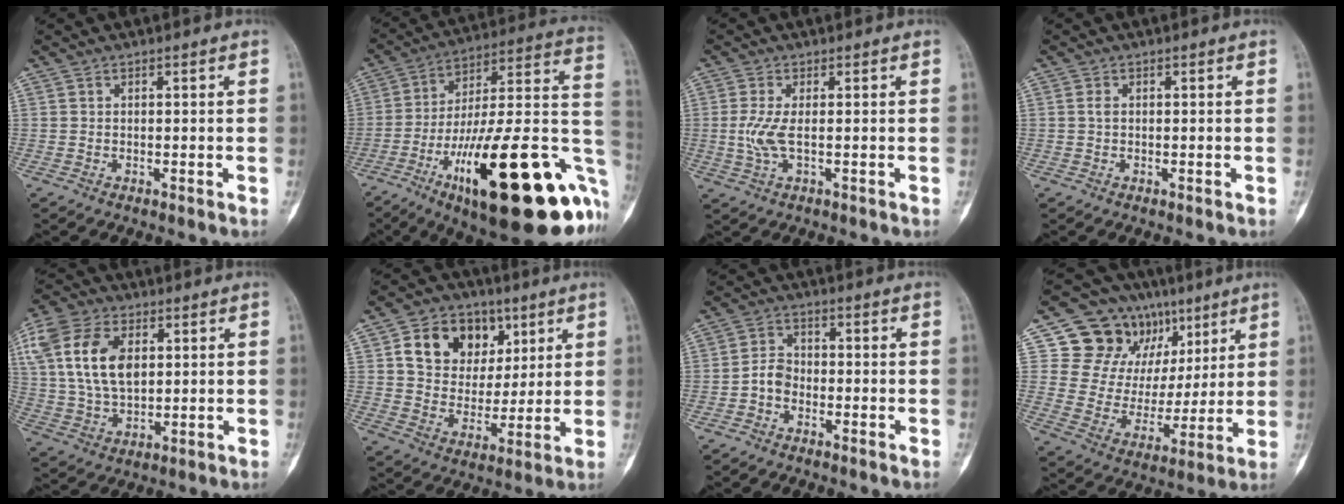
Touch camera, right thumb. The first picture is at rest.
{"total": 36.0, "force": [-12.9, 10.3, 31.9], "torque": [-0.397, 0.046, -0.194]}
{"total": 4.4, "force": [-0.1, 1.3, 4.2], "torque": [-0.116, -0.006, -0.003]}
{"total": 0.8, "force": [0.1, 0.5, 0.7], "torque": [-0.011, 0.001, 0.002]}
{"total": 19.0, "force": [5.0, 12.1, 13.7], "torque": [-0.294, 0.002, 0.093]}
{"total": 14.7, "force": [6.0, 11.3, 7.2], "torque": [-0.073, -0.011, 0.106]}
{"total": 3.7, "force": [-1.5, 2.7, 2.0], "torque": [-0.029, 0.017, -0.037]}
{"total": 19.7, "force": [9.9, 15.0, 8.0], "torque": [-0.077, -0.003, 0.176]}